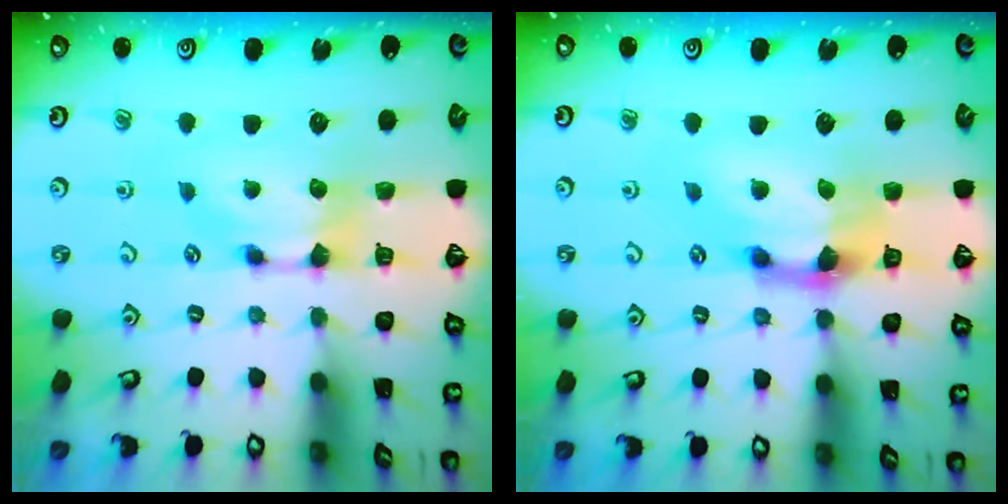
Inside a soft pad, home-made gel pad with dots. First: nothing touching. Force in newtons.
{"total": 4.6, "press": 4.1, "slide": 2.1}